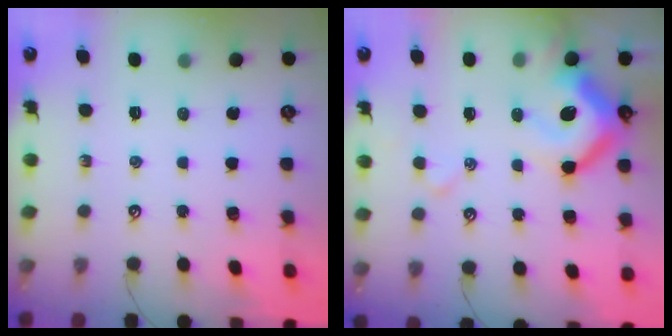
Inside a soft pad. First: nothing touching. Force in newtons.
{"total": 13.6, "press": 13.5, "slide": 1.6}